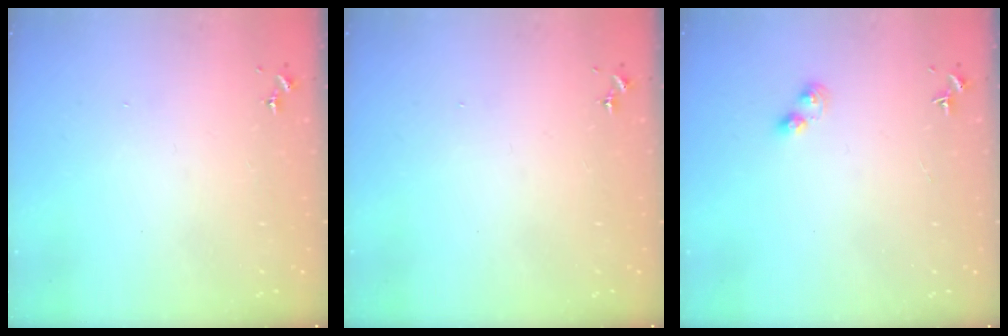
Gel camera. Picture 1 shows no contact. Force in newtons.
{"total": 0.0}
{"total": 3.6, "press": 3.6, "slide": 0.4}